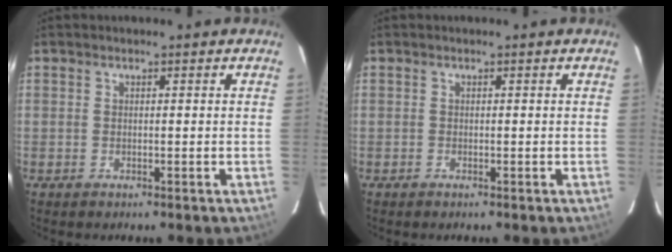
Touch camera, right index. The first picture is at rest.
{"total": 0.0}